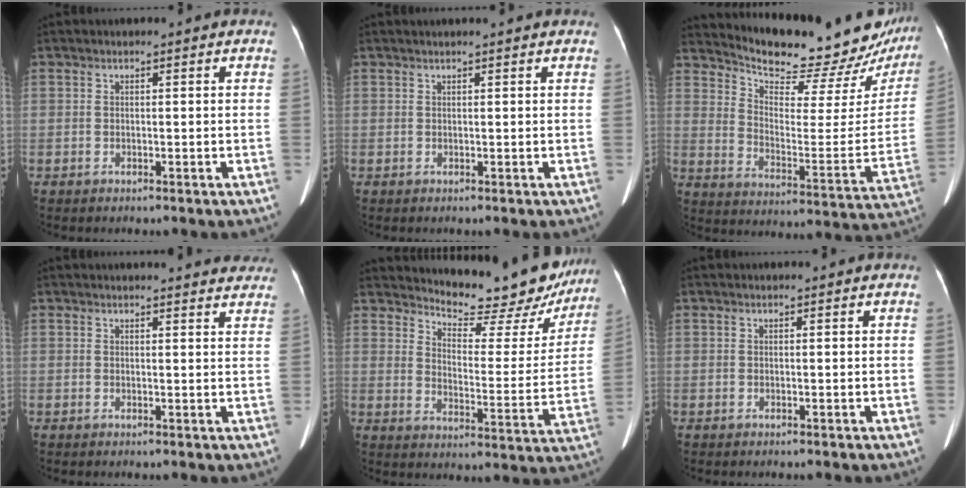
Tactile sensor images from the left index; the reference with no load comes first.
{"total": 3.3, "force": [2.9, -0.1, 1.5], "torque": [-0.017, 0.027, 0.036]}
{"total": 21.9, "force": [20.5, 4.6, 6.2], "torque": [-0.093, -0.070, 0.271]}
{"total": 10.2, "force": [9.9, 1.7, 2.3], "torque": [-0.005, -0.009, 0.088]}
{"total": 16.9, "force": [15.6, 4.6, 4.7], "torque": [-0.055, -0.045, 0.186]}
{"total": 0.0}